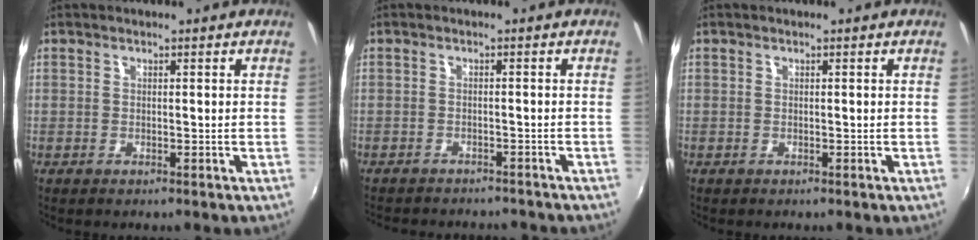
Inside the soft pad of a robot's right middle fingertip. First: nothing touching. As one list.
[{"total": 8.1, "force": [-7.4, 2.0, 2.6], "torque": [-0.064, -0.012, -0.101]}, {"total": 0.0}]